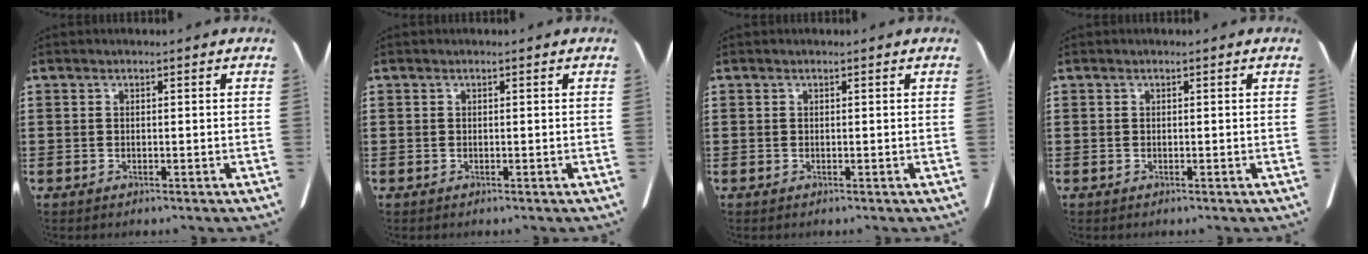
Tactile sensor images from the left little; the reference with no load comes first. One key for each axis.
{"total": 0.0}
{"total": 0.0}
{"total": 0.0}